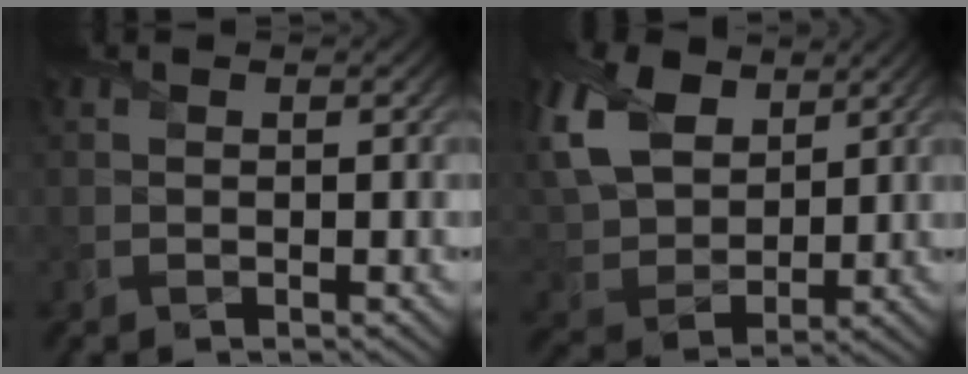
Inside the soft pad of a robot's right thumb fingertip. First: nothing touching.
{"total": 12.4, "force": [6.2, 7.9, 7.3], "torque": [-0.217, 0.026, 0.119]}